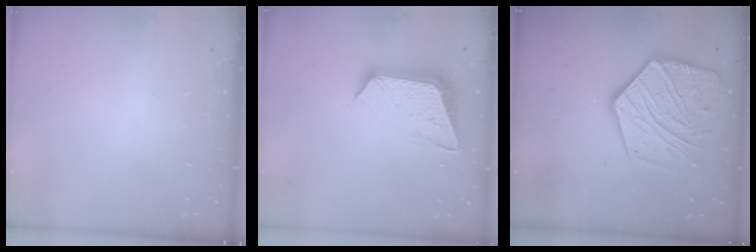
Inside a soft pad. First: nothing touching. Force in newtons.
{"total": 12.7, "press": 12.7, "slide": 0.7}
{"total": 20.8, "press": 20.7, "slide": 1.6}